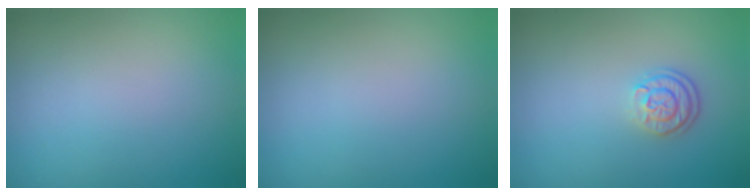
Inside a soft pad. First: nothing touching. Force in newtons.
{"total": 0.0}
{"total": 2.5, "press": 2.0, "slide": 1.5}